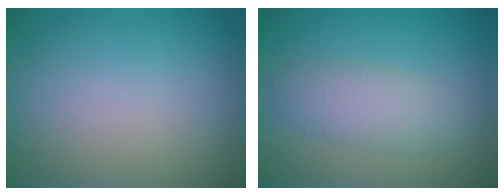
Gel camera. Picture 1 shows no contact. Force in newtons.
{"total": 2.0, "press": 1.9, "slide": 0.2}